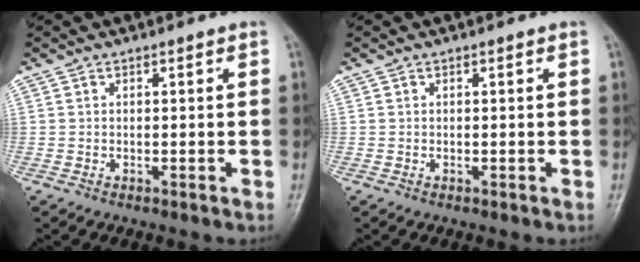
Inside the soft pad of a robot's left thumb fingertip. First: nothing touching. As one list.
[{"total": 0.0}]